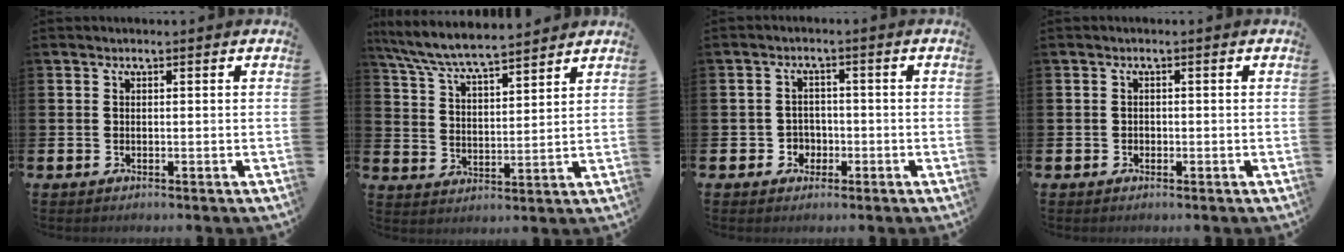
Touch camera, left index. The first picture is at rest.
{"total": 7.1, "force": [6.9, 0.5, 2.0], "torque": [-0.070, -0.037, 0.123]}
{"total": 2.6, "force": [-1.0, 2.3, 0.4], "torque": [-0.013, 0.002, -0.028]}
{"total": 0.7, "force": [-0.3, 0.7, 0.1], "torque": [-0.008, 0.007, -0.007]}